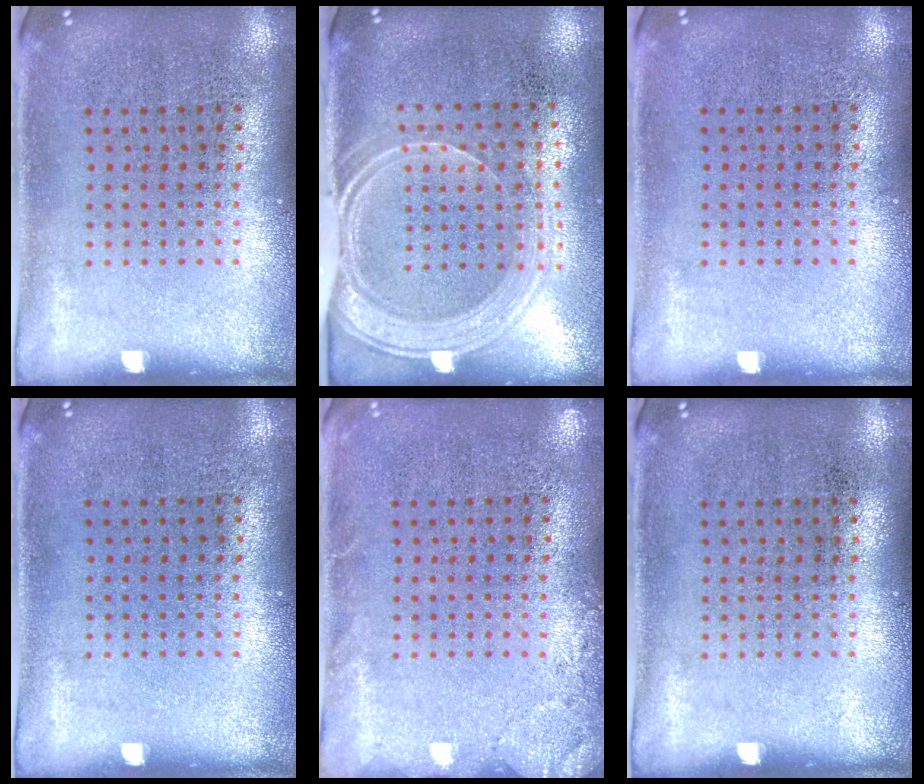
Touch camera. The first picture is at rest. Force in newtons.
{"total": 1.9, "press": 1.7, "slide": 0.9}
{"total": 0.0}
{"total": 0.0}
{"total": 1.7, "press": 1.7, "slide": 0.3}
{"total": 0.0}